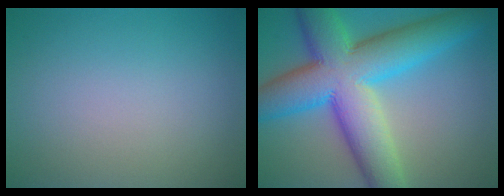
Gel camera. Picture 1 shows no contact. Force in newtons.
{"total": 13.1, "press": 13.1, "slide": 0.4}